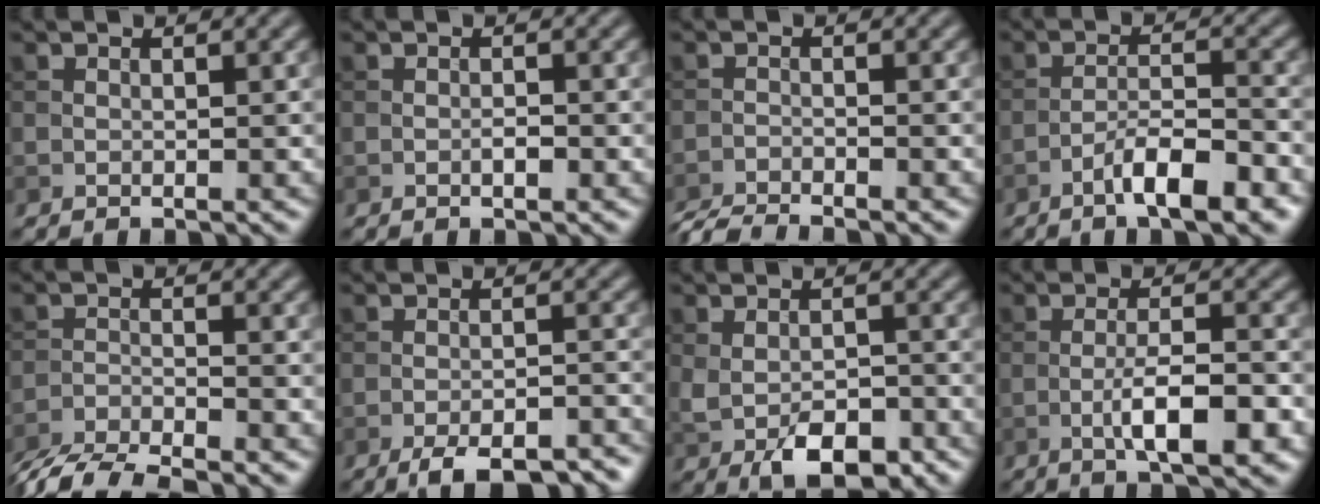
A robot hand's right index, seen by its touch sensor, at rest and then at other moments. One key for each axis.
{"total": 0.9, "fx": -0.4, "fy": 0.3, "fz": 0.8, "tx": -0.015, "ty": 0.001, "tz": -0.006}
{"total": 3.8, "fx": -3.6, "fy": 0.2, "fz": 1.2, "tx": -0.026, "ty": -0.013, "tz": -0.073}
{"total": 5.6, "fx": -3.5, "fy": 1.1, "fz": 4.2, "tx": -0.070, "ty": 0.010, "tz": -0.060}
{"total": 6.6, "fx": -6.0, "fy": 1.2, "fz": 2.5, "tx": -0.053, "ty": -0.021, "tz": -0.106}
{"total": 6.5, "fx": -5.1, "fy": 1.8, "fz": 3.7, "tx": -0.057, "ty": -0.008, "tz": -0.070}
{"total": 5.2, "fx": -2.3, "fy": 2.7, "fz": 3.9, "tx": -0.070, "ty": -0.014, "tz": -0.037}
{"total": 5.3, "fx": -1.9, "fy": 1.4, "fz": 4.8, "tx": -0.086, "ty": 0.000, "tz": -0.031}